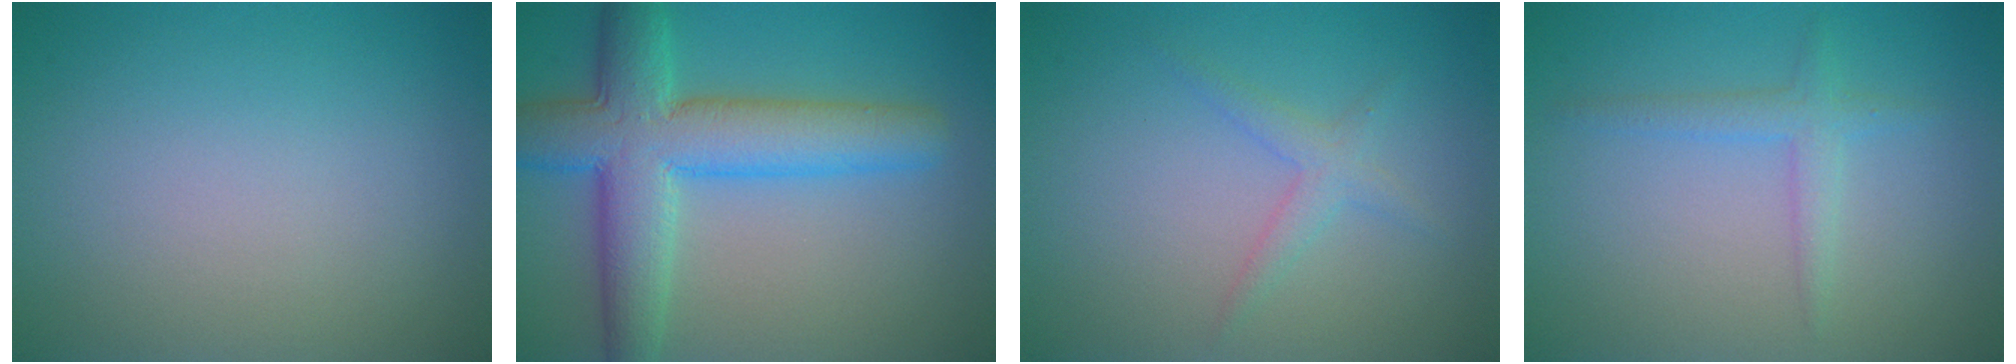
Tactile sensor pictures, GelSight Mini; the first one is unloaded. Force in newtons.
{"total": 8.3, "press": 8.3, "slide": 0.3}
{"total": 1.7, "press": 1.7, "slide": 0.1}
{"total": 1.8, "press": 1.8, "slide": 0.2}